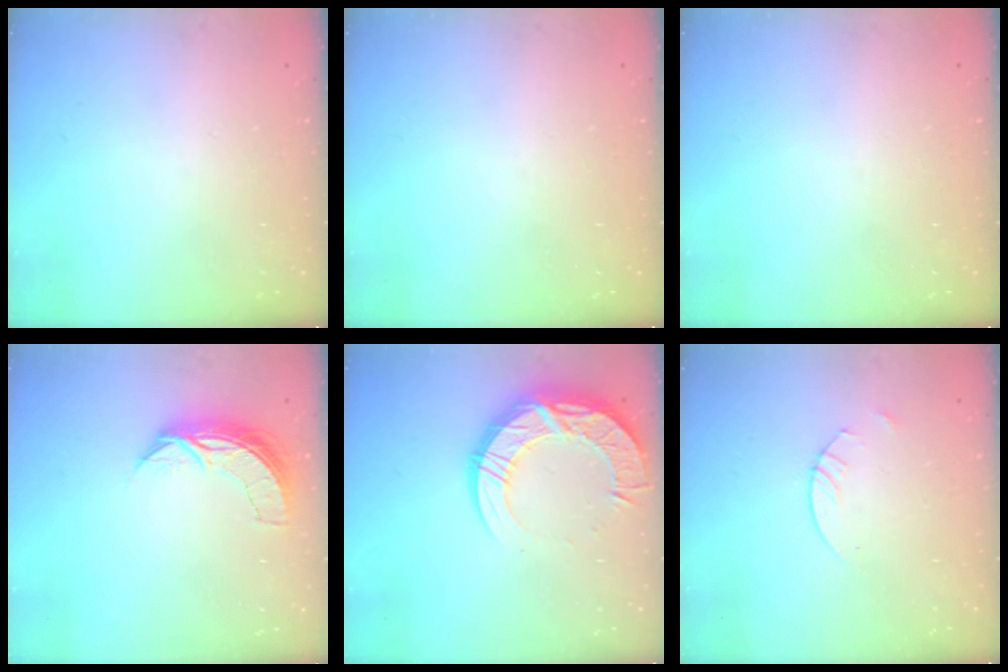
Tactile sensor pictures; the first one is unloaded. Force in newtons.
{"total": 0.0}
{"total": 0.0}
{"total": 7.4, "press": 7.3, "slide": 0.5}
{"total": 17.4, "press": 17.4, "slide": 1.3}
{"total": 2.4, "press": 2.4, "slide": 0.1}